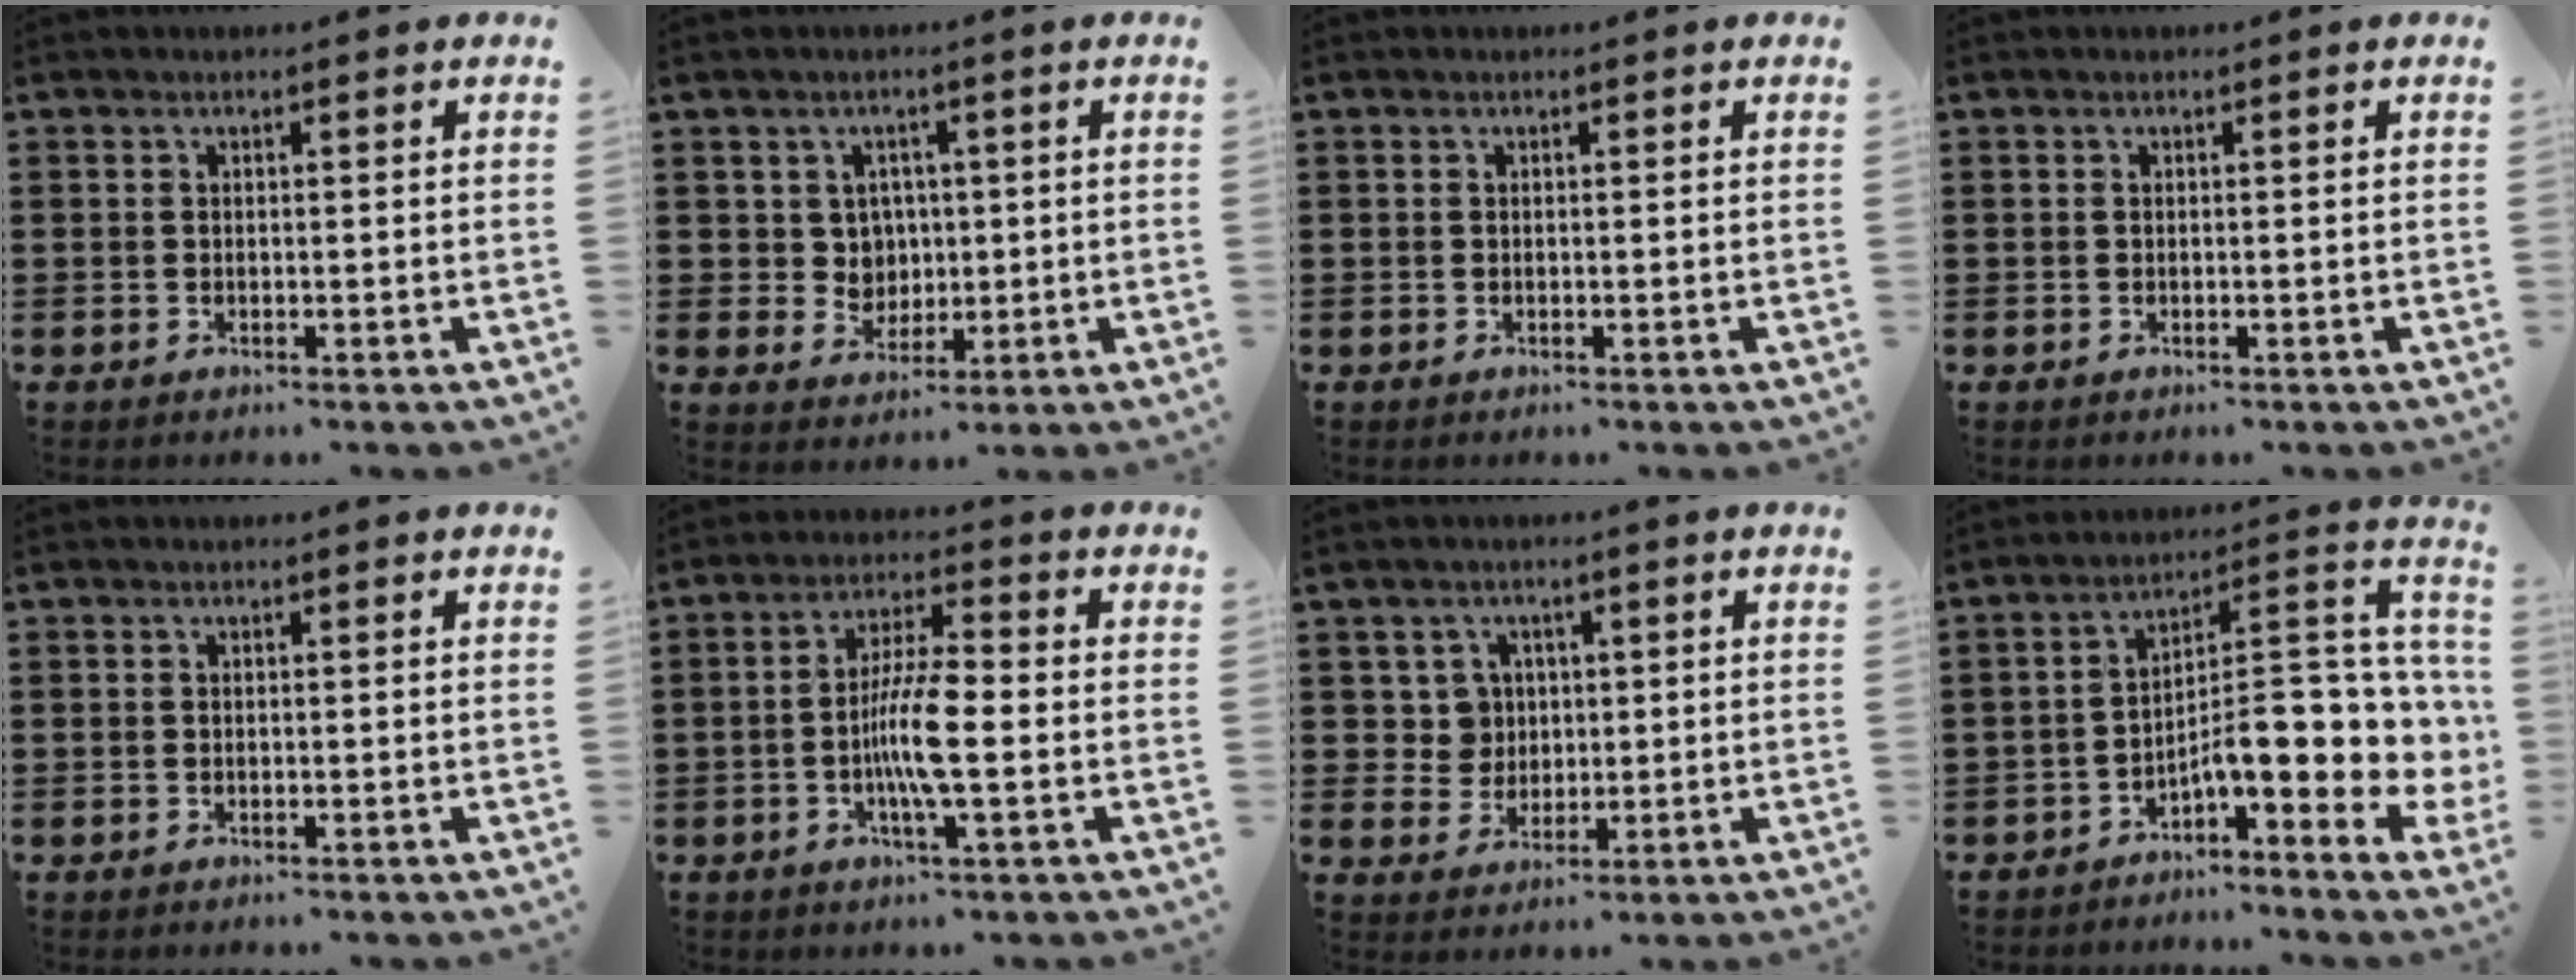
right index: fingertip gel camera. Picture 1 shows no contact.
{"total": 4.0, "force": [1.0, 3.7, 1.0], "torque": [-0.031, 0.005, 0.015]}
{"total": 0.0}
{"total": 0.0}
{"total": 0.0}
{"total": 8.0, "force": [-1.5, 1.4, 7.7], "torque": [-0.153, -0.006, -0.033]}
{"total": 4.4, "force": [1.1, 4.2, 1.1], "torque": [-0.044, 0.013, 0.019]}
{"total": 10.3, "force": [-2.0, 3.7, 9.4], "torque": [-0.124, -0.038, -0.047]}